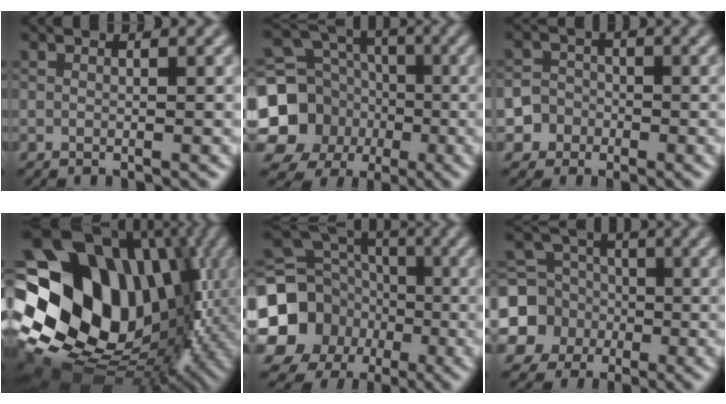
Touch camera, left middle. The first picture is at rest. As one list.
[{"total": 12.6, "force": [-2.8, 11.5, 4.2], "torque": [-0.105, -0.010, -0.070]}, {"total": 3.7, "force": [-1.9, 3.2, 0.2], "torque": [0.027, 0.000, -0.040]}, {"total": 19.6, "force": [0.6, 14.8, 12.8], "torque": [-0.217, -0.030, 0.038]}, {"total": 16.7, "force": [-4.3, 15.3, 5.1], "torque": [-0.136, -0.009, -0.102]}, {"total": 8.3, "force": [-1.8, 7.7, 2.4], "torque": [-0.062, -0.004, -0.063]}]